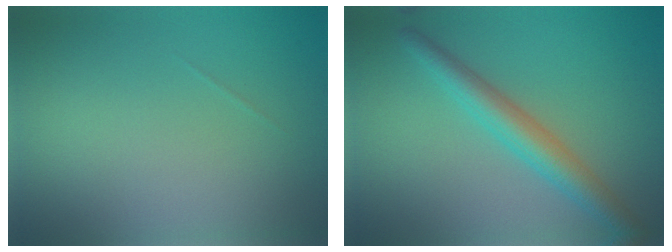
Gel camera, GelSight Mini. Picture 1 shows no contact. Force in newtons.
{"total": 4.2, "press": 4.2, "slide": 0.1}